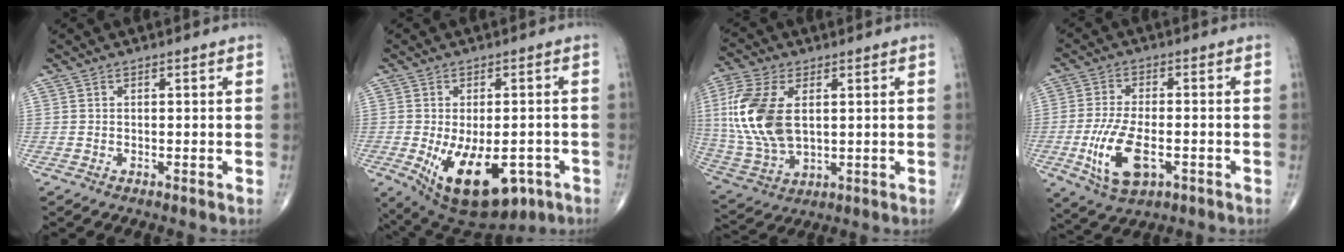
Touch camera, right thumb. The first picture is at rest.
{"total": 17.2, "force": [-6.6, 9.0, 13.0], "torque": [-0.205, -0.004, -0.077]}
{"total": 16.5, "force": [2.6, 9.4, 13.3], "torque": [-0.299, -0.010, 0.055]}
{"total": 11.2, "force": [-3.3, 5.4, 9.2], "torque": [-0.185, 0.002, -0.053]}